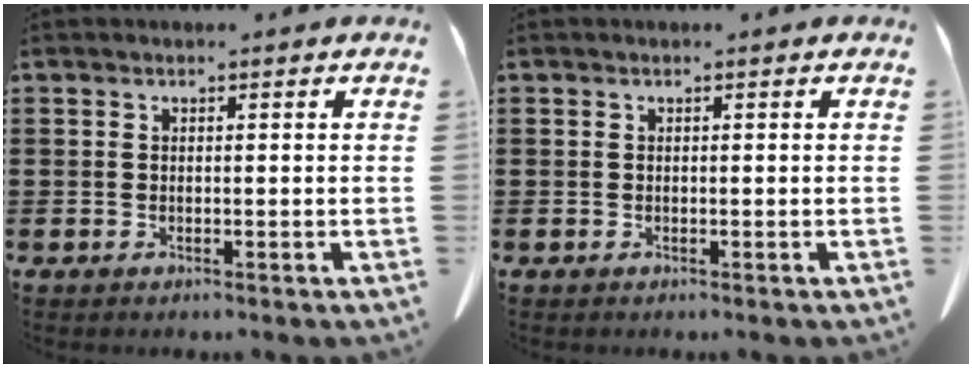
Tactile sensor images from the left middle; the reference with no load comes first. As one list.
[{"total": 0.0}]